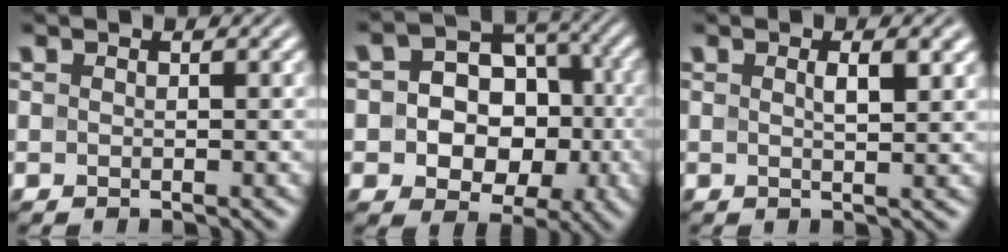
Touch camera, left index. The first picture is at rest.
{"total": 9.3, "force": [-1.6, 7.4, 5.4], "torque": [-0.052, -0.001, -0.042]}
{"total": 2.4, "force": [0.6, 0.6, 2.2], "torque": [-0.032, 0.002, 0.009]}